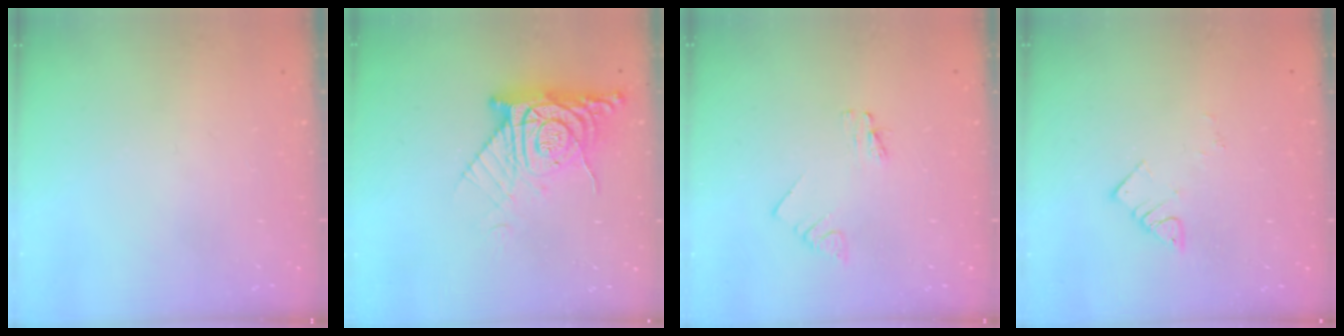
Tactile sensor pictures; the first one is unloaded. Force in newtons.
{"total": 12.1, "press": 12.0, "slide": 1.4}
{"total": 1.6, "press": 1.6, "slide": 0.2}
{"total": 3.6, "press": 3.6, "slide": 0.3}